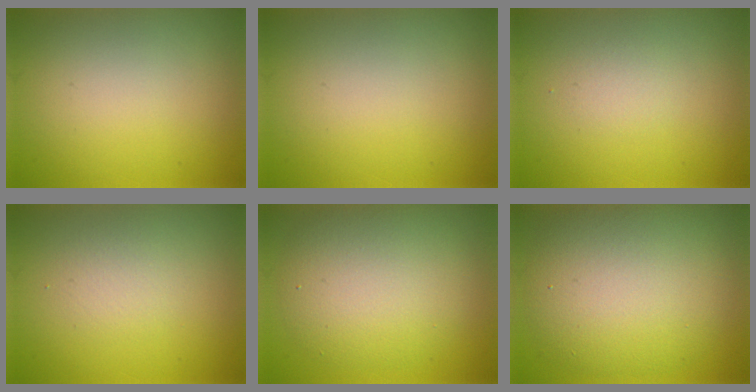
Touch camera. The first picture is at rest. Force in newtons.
{"total": 0.0}
{"total": 0.9, "press": 0.9, "slide": 0.2}
{"total": 1.7, "press": 1.7, "slide": 0.2}
{"total": 6.2, "press": 6.1, "slide": 0.5}
{"total": 8.9, "press": 8.9, "slide": 0.5}